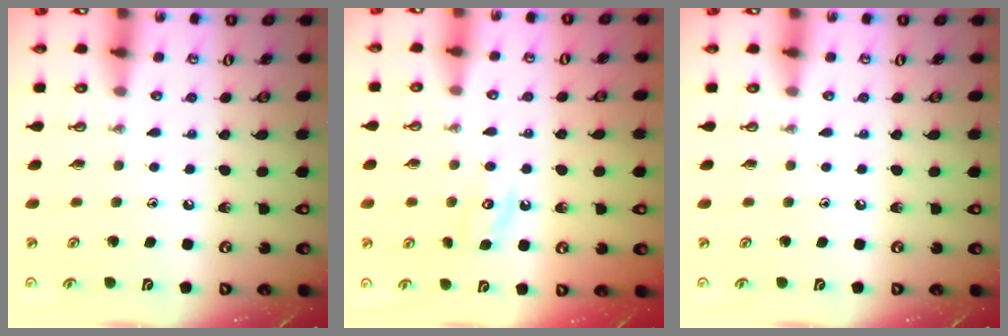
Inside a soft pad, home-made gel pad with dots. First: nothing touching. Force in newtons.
{"total": 3.7, "press": 3.6, "slide": 0.6}
{"total": 0.0}